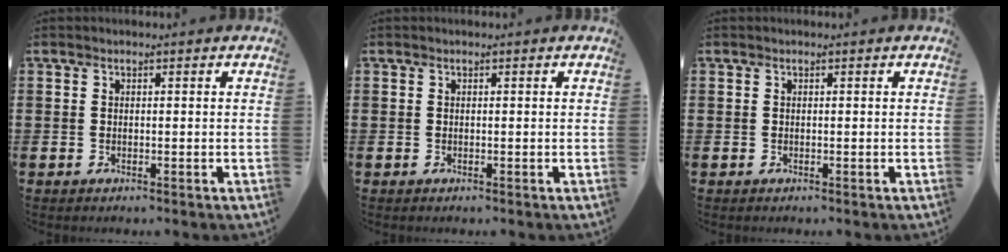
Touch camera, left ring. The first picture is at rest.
{"total": 0.0}
{"total": 0.0}